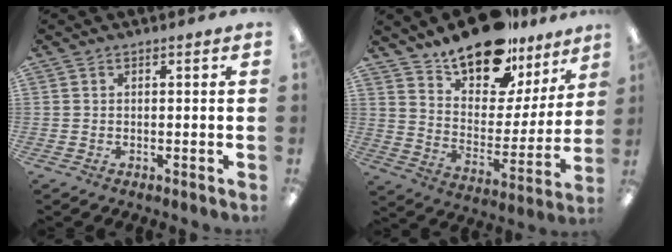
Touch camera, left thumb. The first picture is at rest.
{"total": 17.2, "force": [14.3, 7.0, 6.7], "torque": [-0.114, -0.107, 0.252]}